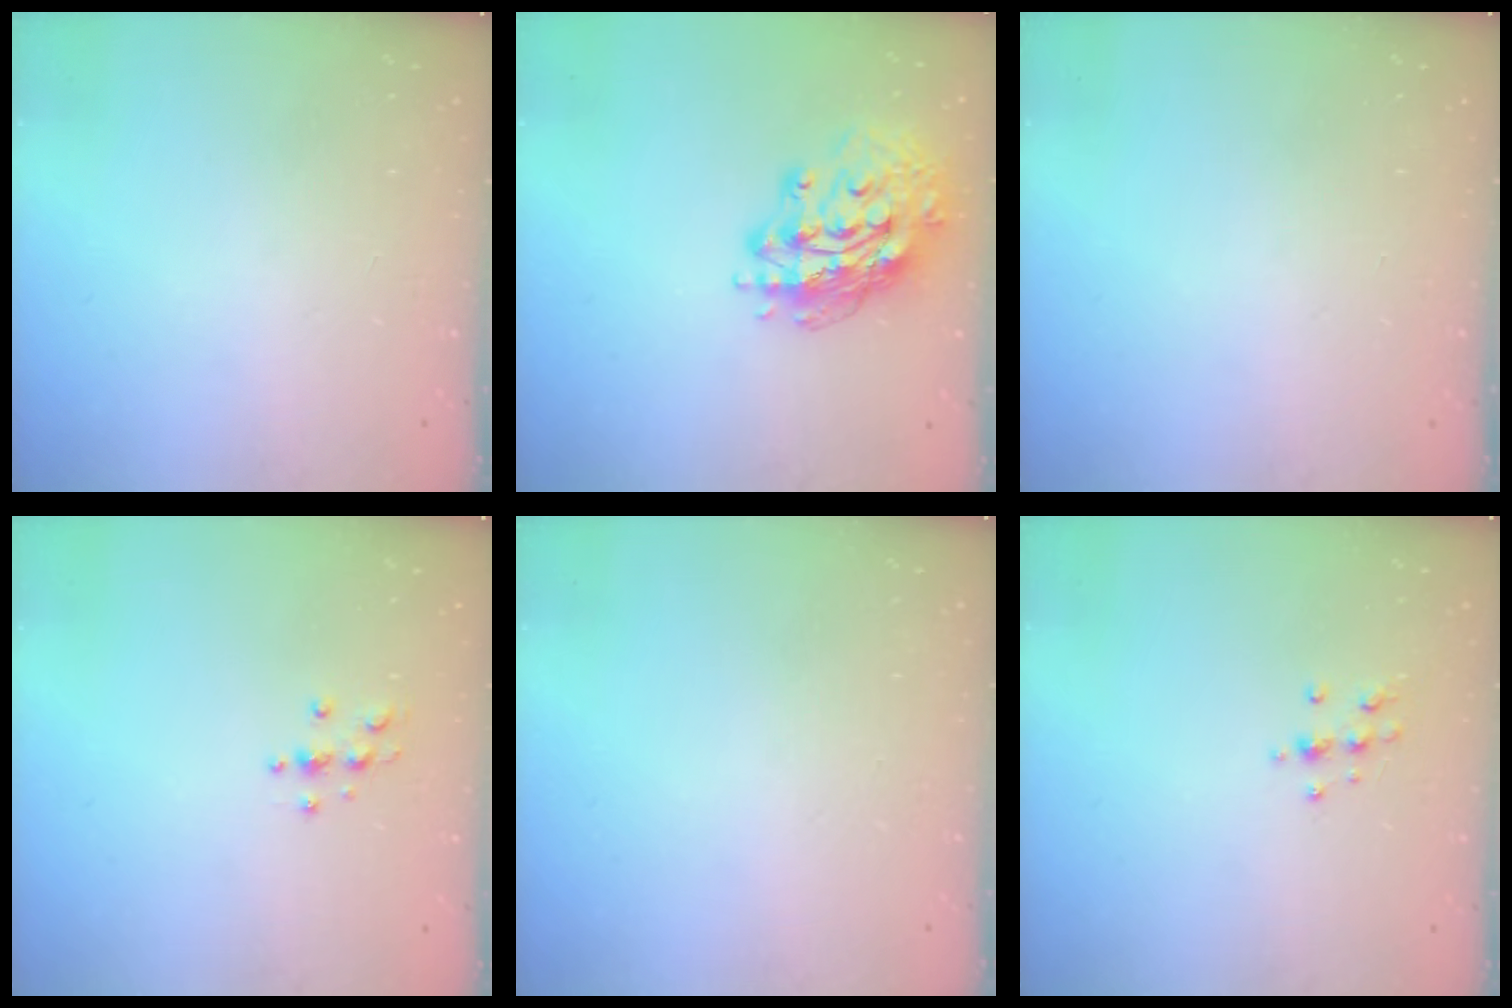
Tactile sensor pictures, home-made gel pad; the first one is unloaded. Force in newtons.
{"total": 15.9, "press": 15.9, "slide": 1.5}
{"total": 0.0}
{"total": 3.3, "press": 3.3, "slide": 0.5}
{"total": 0.0}
{"total": 6.8, "press": 6.8, "slide": 0.6}